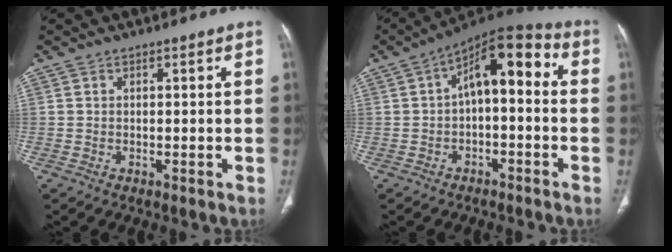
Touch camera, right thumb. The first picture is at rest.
{"total": 11.7, "force": [0.4, 5.8, 10.2], "torque": [-0.127, 0.050, -0.007]}